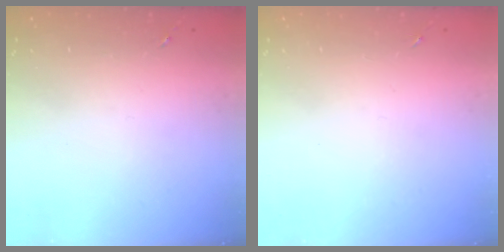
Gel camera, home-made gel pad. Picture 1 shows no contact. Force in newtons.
{"total": 0.0}